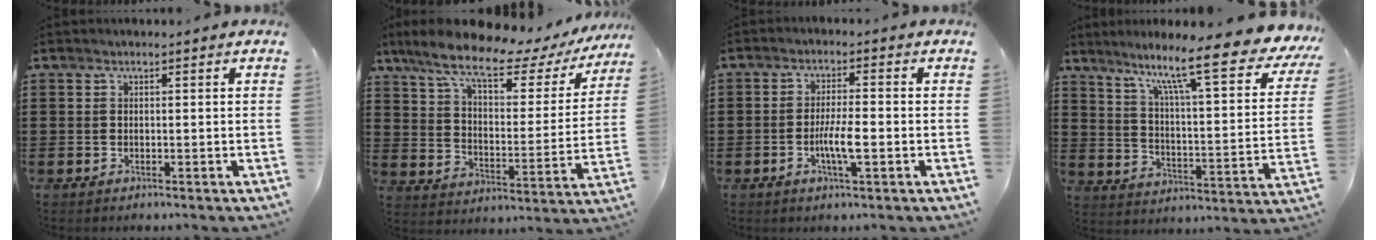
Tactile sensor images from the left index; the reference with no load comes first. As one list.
[{"total": 11.6, "force": [8.7, 2.8, 7.2], "torque": [-0.155, -0.043, 0.145]}, {"total": 5.0, "force": [-1.3, 0.9, 4.7], "torque": [-0.093, -0.002, -0.029]}, {"total": 12.3, "force": [9.1, 1.2, 8.2], "torque": [-0.157, -0.066, 0.139]}]